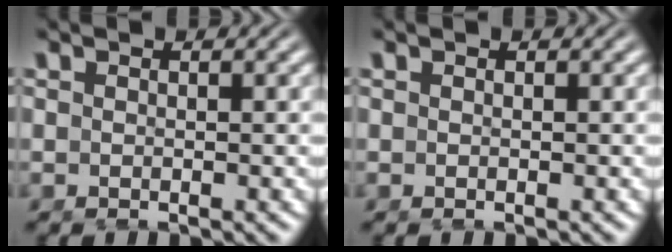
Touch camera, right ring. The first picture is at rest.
{"total": 0.0}